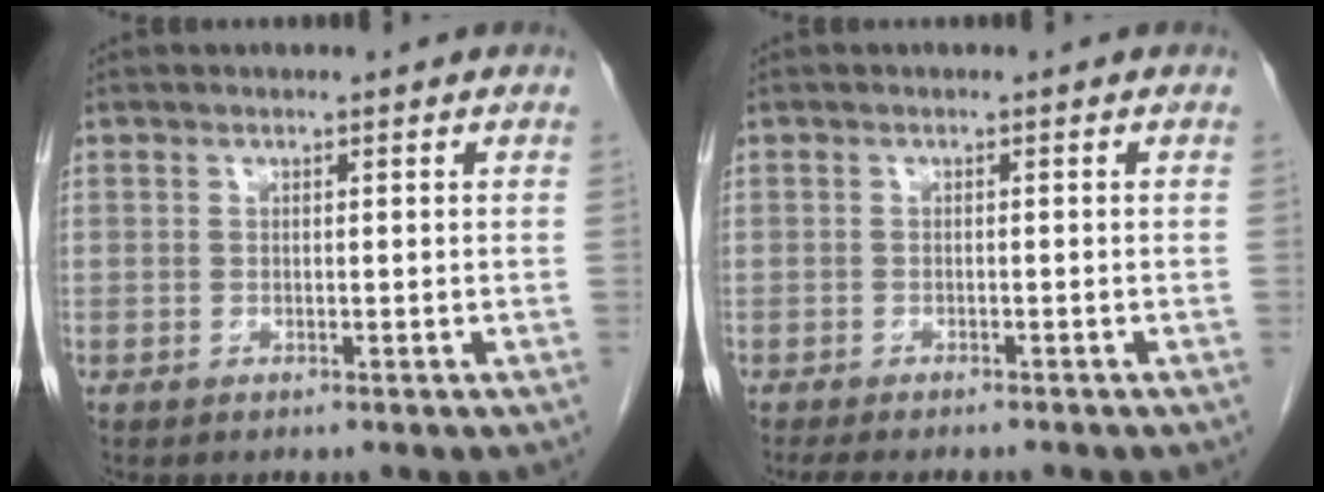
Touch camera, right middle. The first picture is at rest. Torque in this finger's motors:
{"motor_torque": [0.10, -0.08, -0.01, 0.00]}